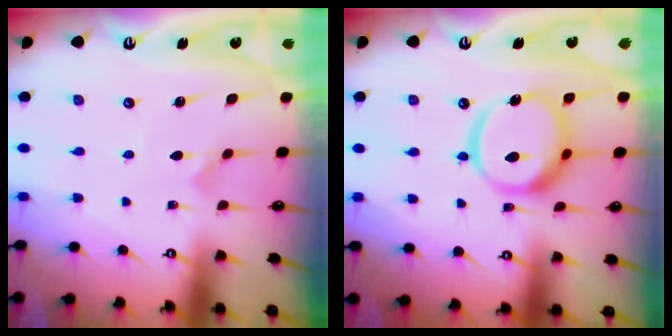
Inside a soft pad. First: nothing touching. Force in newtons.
{"total": 15.0, "press": 14.9, "slide": 1.8}